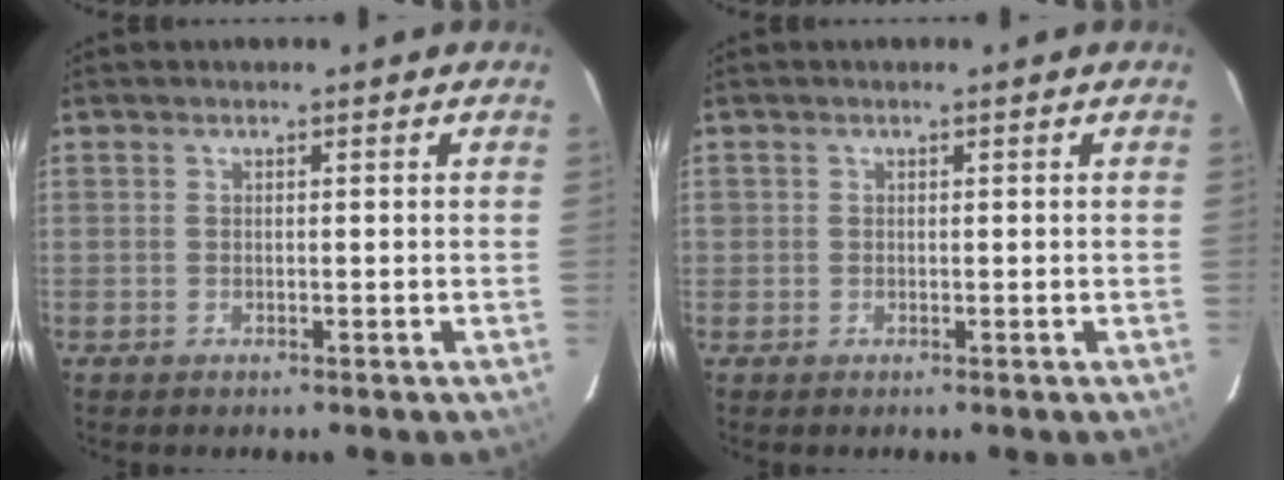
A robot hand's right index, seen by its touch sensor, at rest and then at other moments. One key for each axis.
{"total": 0.6, "fx": -0.1, "fy": 0.6, "fz": -0.1, "tx": 0.004, "ty": -0.002, "tz": -0.002}